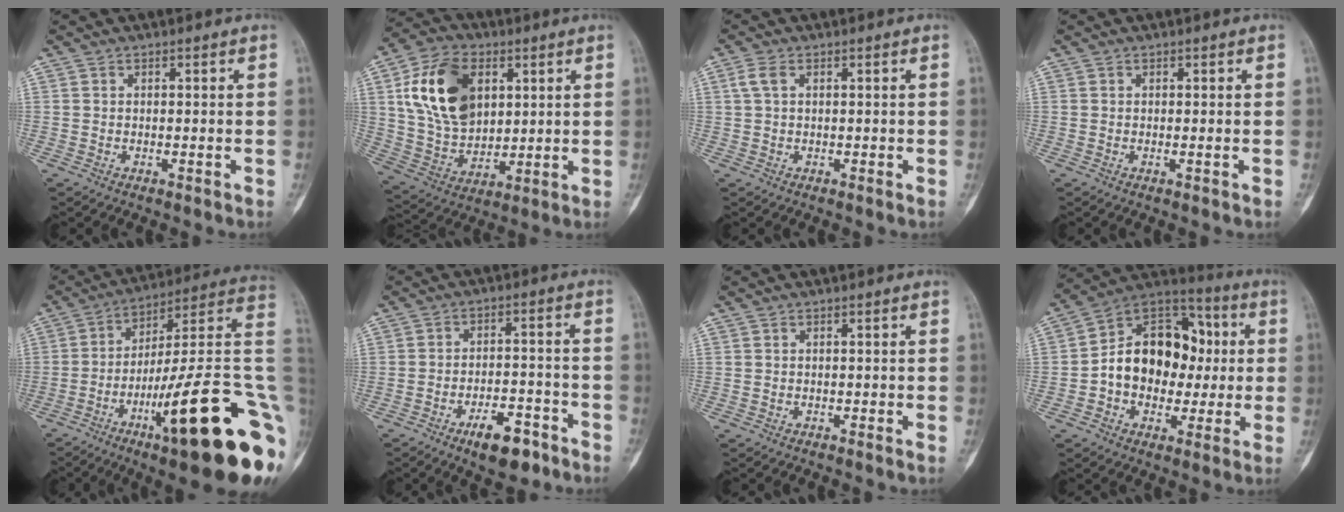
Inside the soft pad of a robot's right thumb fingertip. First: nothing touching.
{"total": 17.9, "force": [5.4, 12.0, 12.1], "torque": [-0.199, -0.010, 0.106]}
{"total": 2.3, "force": [0.5, 1.2, 1.9], "torque": [-0.046, 0.005, 0.009]}
{"total": 0.0}
{"total": 29.3, "force": [-8.3, 4.9, 27.7], "torque": [-0.331, 0.044, -0.129]}
{"total": 8.7, "force": [-5.5, 3.5, 5.7], "torque": [-0.080, 0.033, -0.084]}
{"total": 0.0}
{"total": 17.7, "force": [-0.1, 13.3, 11.7], "torque": [-0.138, 0.041, -0.008]}